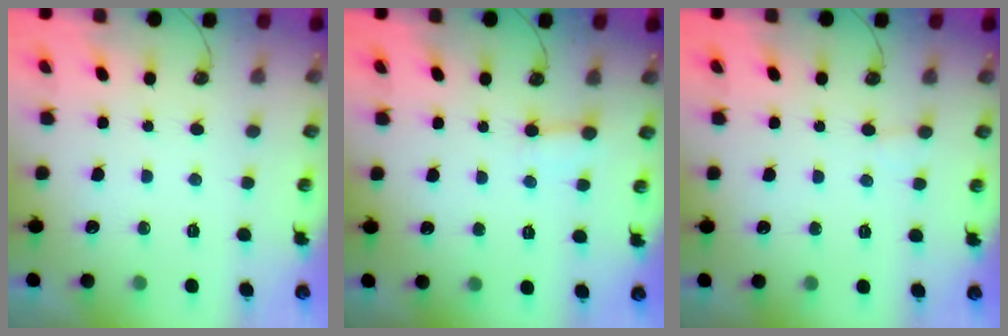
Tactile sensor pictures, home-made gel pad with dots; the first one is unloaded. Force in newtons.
{"total": 2.2, "press": 2.2, "slide": 0.5}
{"total": 2.9, "press": 2.9, "slide": 0.2}